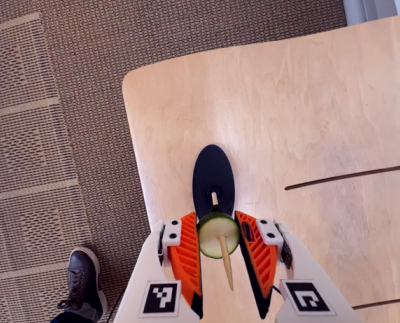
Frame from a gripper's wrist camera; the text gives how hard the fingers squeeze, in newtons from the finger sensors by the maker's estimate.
{"total": 11.5, "left": 11.2, "right": 11.9}